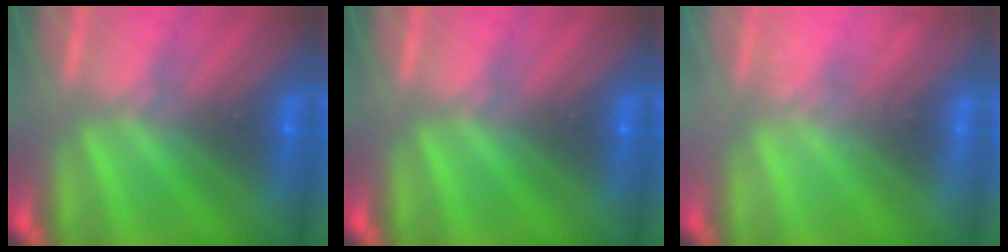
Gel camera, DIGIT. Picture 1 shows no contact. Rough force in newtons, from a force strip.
{"total": 0.0}
{"total": 2.1}